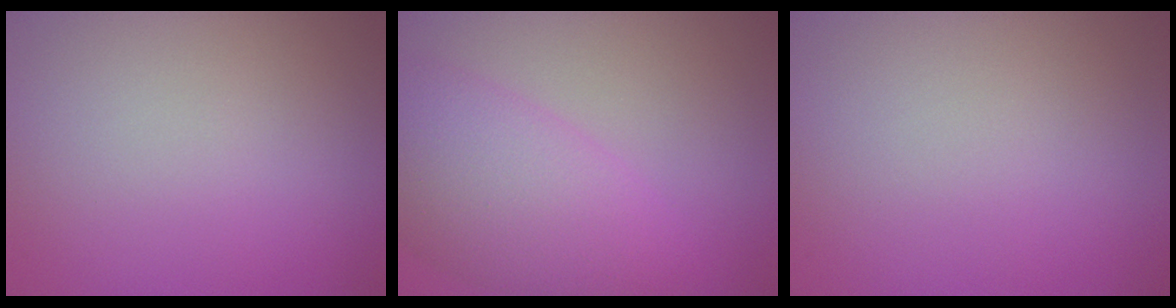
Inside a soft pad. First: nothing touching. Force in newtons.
{"total": 7.2, "press": 7.2, "slide": 0.3}
{"total": 0.0}